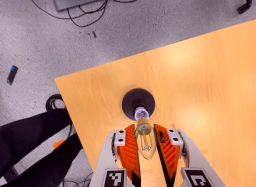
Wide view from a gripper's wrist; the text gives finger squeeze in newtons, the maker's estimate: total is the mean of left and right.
{"total": 12.3, "left": 12.6, "right": 11.9}